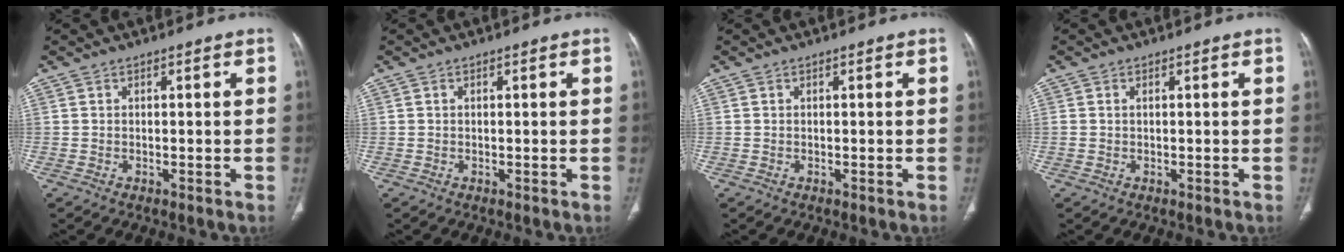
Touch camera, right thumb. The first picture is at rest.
{"total": 0.0}
{"total": 0.0}
{"total": 0.7, "force": [0.1, 0.5, 0.5], "torque": [-0.015, 0.004, 0.006]}